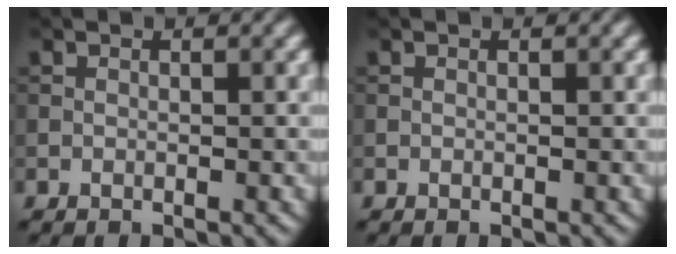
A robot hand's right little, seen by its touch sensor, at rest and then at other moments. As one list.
[{"total": 0.0}]